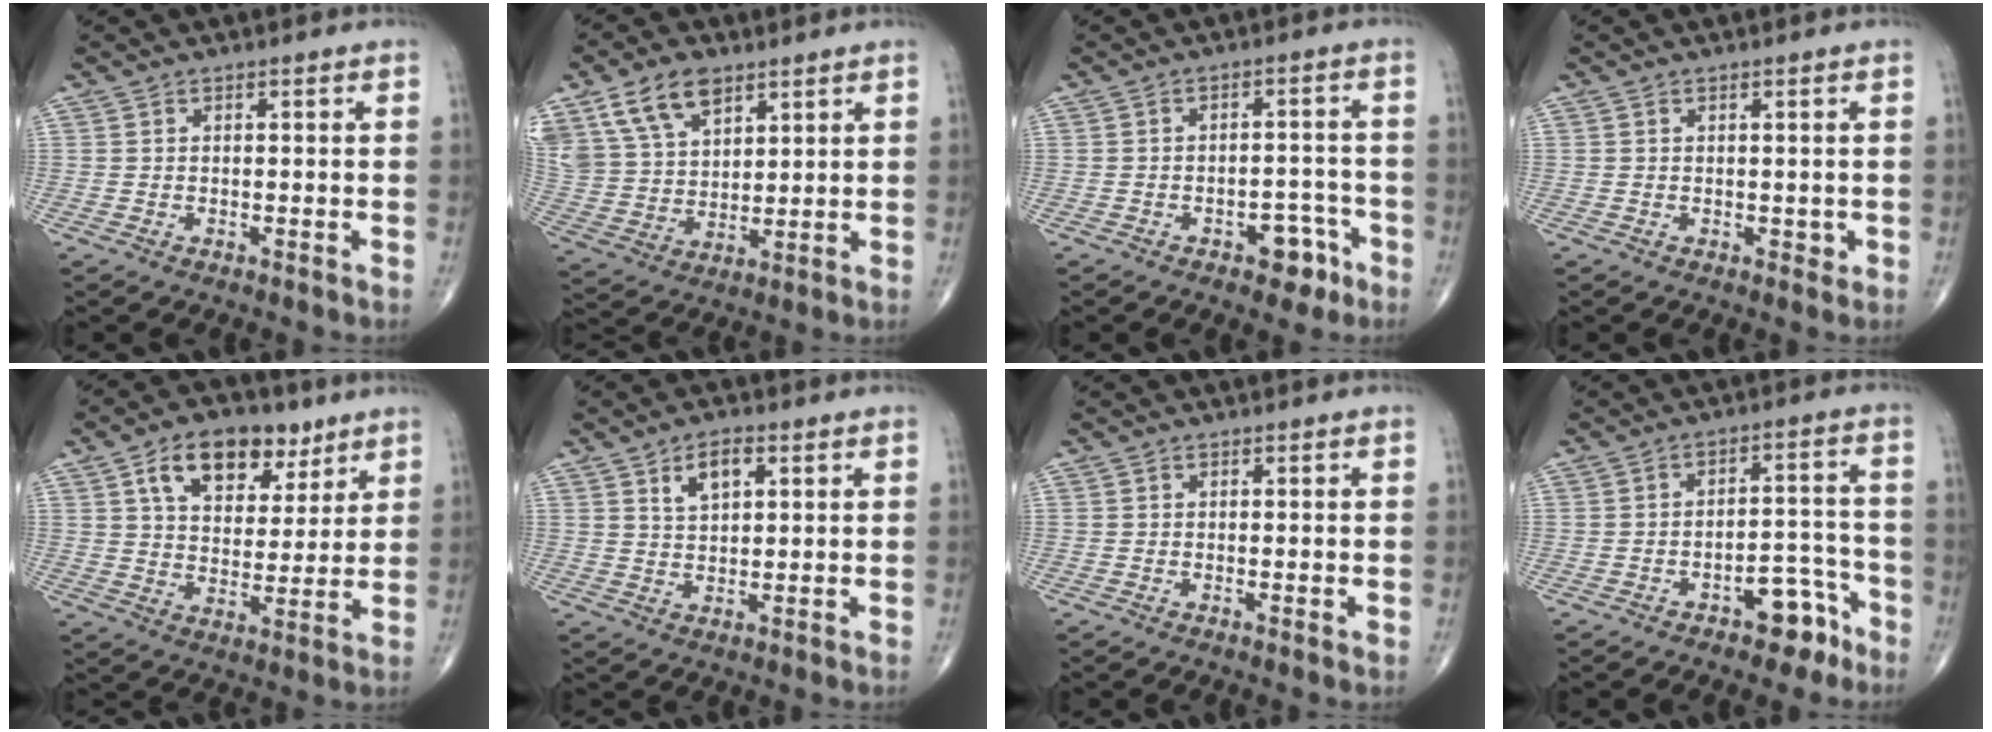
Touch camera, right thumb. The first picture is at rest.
{"total": 13.4, "force": [7.9, 7.9, 7.4], "torque": [-0.124, -0.020, 0.163]}
{"total": 5.7, "force": [-3.2, 3.3, 3.4], "torque": [-0.022, 0.032, -0.041]}
{"total": 0.9, "force": [0.1, 0.8, 0.5], "torque": [-0.003, 0.000, 0.003]}
{"total": 14.3, "force": [7.4, 8.6, 8.7], "torque": [-0.104, -0.021, 0.124]}
{"total": 5.4, "force": [2.6, 2.9, 3.9], "torque": [-0.057, -0.008, 0.046]}
{"total": 0.8, "force": [-0.1, 0.2, 0.8], "torque": [-0.017, -0.004, -0.002]}
{"total": 7.7, "force": [-4.7, 3.9, 4.7], "torque": [-0.043, 0.053, -0.064]}